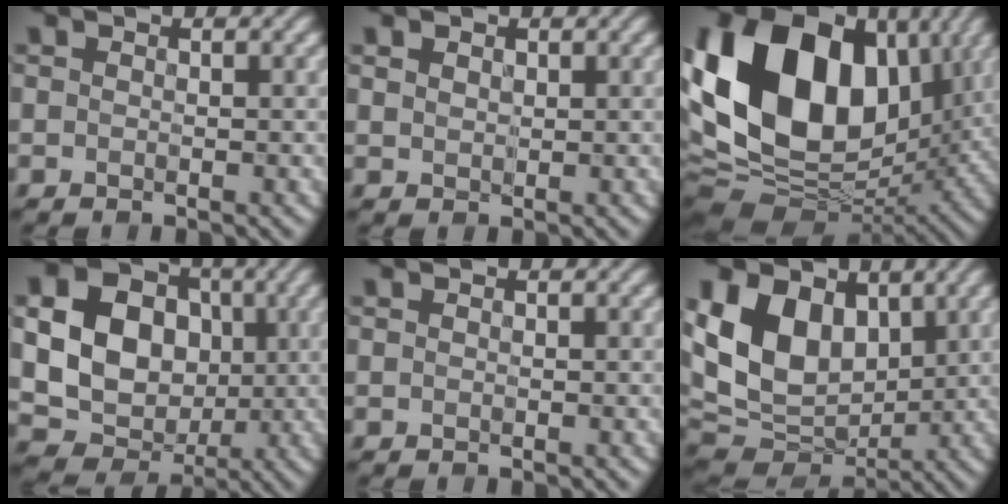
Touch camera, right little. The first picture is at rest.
{"total": 1.3, "force": [0.7, 0.9, 0.5], "torque": [-0.016, -0.001, 0.014]}
{"total": 18.2, "force": [2.8, 13.1, 12.3], "torque": [-0.255, 0.007, 0.041]}
{"total": 14.3, "force": [1.8, 12.0, 7.6], "torque": [-0.162, 0.025, 0.020]}
{"total": 0.0}
{"total": 12.4, "force": [2.7, 8.7, 8.4], "torque": [-0.180, 0.008, 0.041]}